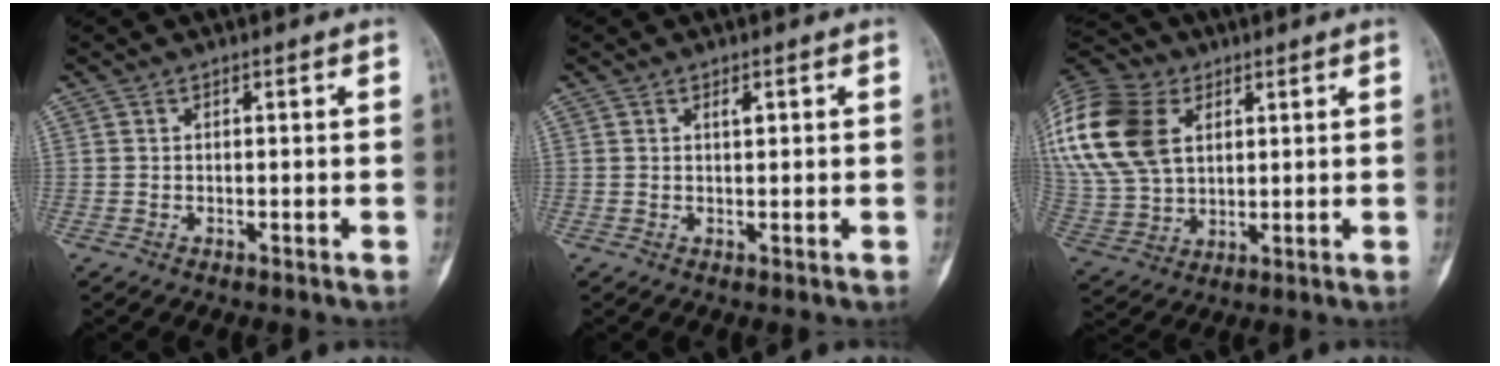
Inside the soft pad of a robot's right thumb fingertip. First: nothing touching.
{"total": 1.4, "force": [0.6, 0.5, 1.1], "torque": [-0.018, -0.001, 0.009]}
{"total": 24.4, "force": [8.1, 16.8, 15.7], "torque": [-0.367, 0.023, 0.159]}